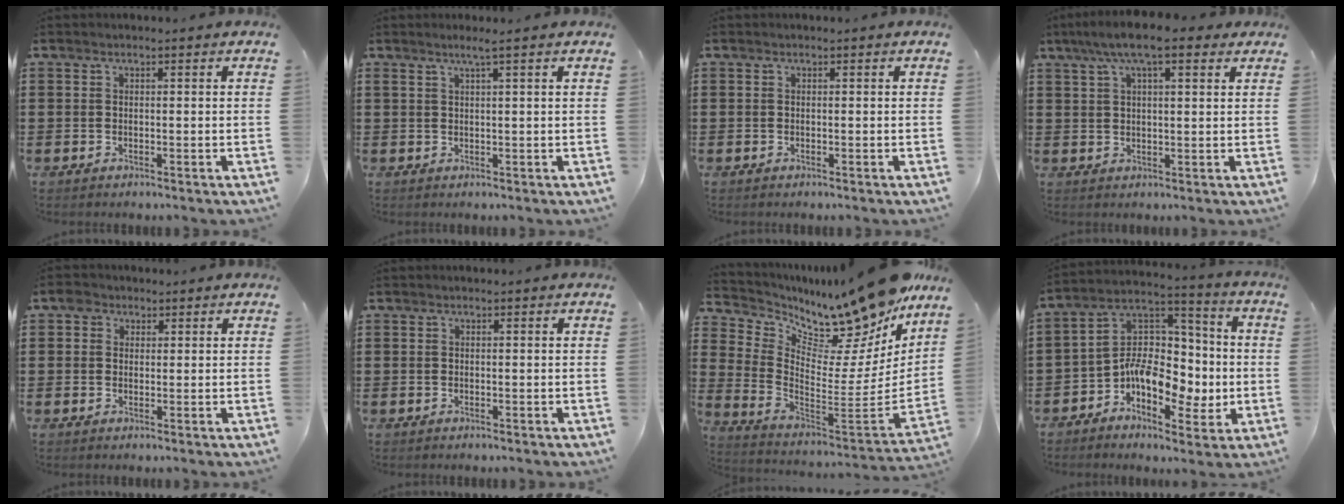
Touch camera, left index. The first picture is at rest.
{"total": 1.9, "force": [1.2, -0.5, 1.4], "torque": [-0.027, -0.003, 0.021]}
{"total": 0.0}
{"total": 7.7, "force": [5.0, 1.8, 5.6], "torque": [-0.109, 0.003, 0.086]}
{"total": 2.1, "force": [1.3, 1.6, 0.4], "torque": [-0.007, 0.005, 0.022]}
{"total": 0.0}
{"total": 12.9, "force": [12.1, 1.9, 4.2], "torque": [-0.087, -0.112, 0.198]}
{"total": 8.4, "force": [-1.3, 6.8, 4.7], "torque": [-0.109, -0.006, -0.025]}